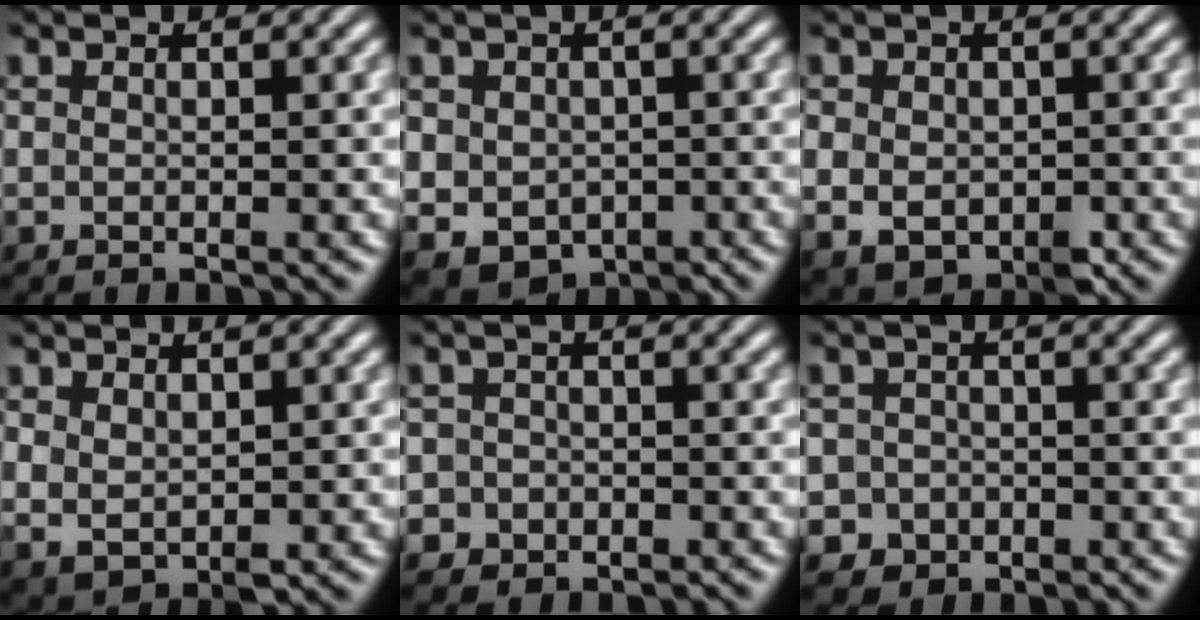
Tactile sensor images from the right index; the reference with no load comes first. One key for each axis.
{"total": 8.1, "fx": -3.1, "fy": 6.8, "fz": 3.2, "tx": -0.079, "ty": -0.050, "tz": -0.031}
{"total": 5.6, "fx": -1.7, "fy": 4.2, "fz": 3.2, "tx": -0.075, "ty": -0.036, "tz": -0.007}
{"total": 3.0, "fx": 0.5, "fy": 2.2, "fz": 1.9, "tx": -0.046, "ty": -0.015, "tz": 0.024}
{"total": 4.1, "fx": -2.7, "fy": 3.0, "fz": -0.3, "tx": 0.003, "ty": -0.013, "tz": -0.053}
{"total": 6.5, "fx": -3.5, "fy": 5.5, "fz": 0.4, "tx": -0.011, "ty": -0.021, "tz": -0.068}